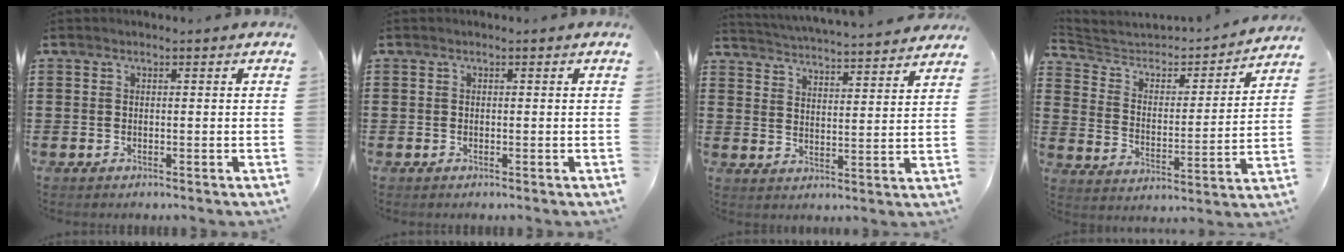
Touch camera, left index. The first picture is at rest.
{"total": 0.0}
{"total": 4.1, "force": [4.0, -0.5, 0.1], "torque": [-0.026, -0.035, 0.065]}
{"total": 3.9, "force": [3.6, 1.5, 0.8], "torque": [-0.046, -0.031, 0.050]}